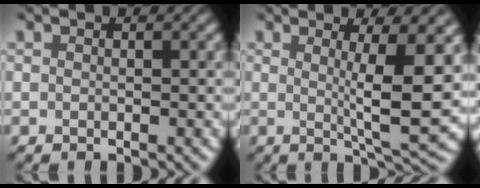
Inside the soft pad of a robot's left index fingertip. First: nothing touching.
{"total": 7.5, "force": [1.1, 1.3, 7.3], "torque": [-0.098, -0.007, 0.021]}